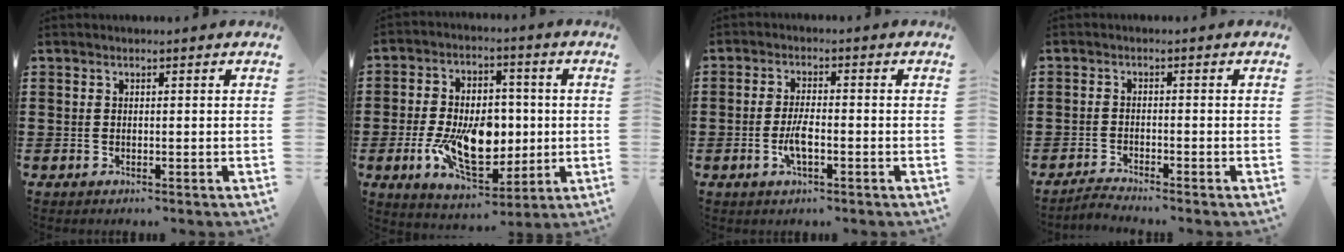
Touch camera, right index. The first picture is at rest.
{"total": 12.7, "force": [-1.7, 7.7, 10.0], "torque": [-0.195, -0.001, -0.027]}
{"total": 4.1, "force": [-1.4, 1.3, 3.7], "torque": [-0.076, 0.000, -0.028]}
{"total": 1.8, "force": [-1.8, -0.1, 0.1], "torque": [-0.004, 0.005, -0.038]}